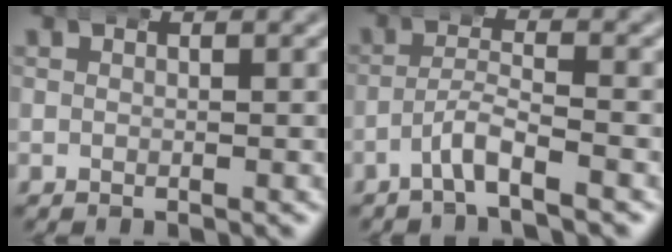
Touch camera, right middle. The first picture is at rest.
{"total": 2.8, "force": [-2.3, 0.2, 1.7], "torque": [-0.024, 0.007, -0.046]}